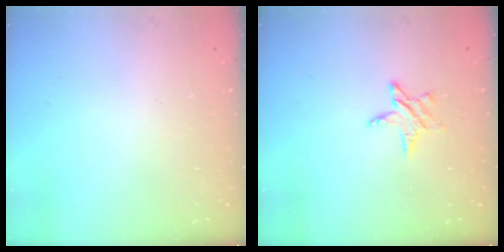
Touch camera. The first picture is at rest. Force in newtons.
{"total": 5.9, "press": 5.8, "slide": 0.6}